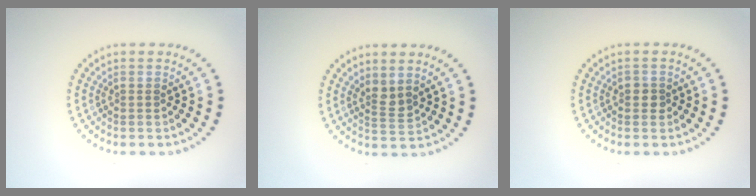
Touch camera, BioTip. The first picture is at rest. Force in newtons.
{"total": 1.7, "press": 1.3, "slide": 1.2}
{"total": 1.1, "press": 1.1, "slide": 0.4}